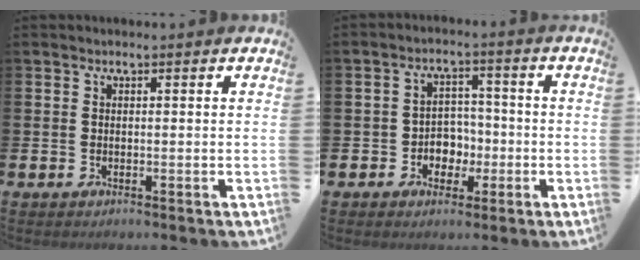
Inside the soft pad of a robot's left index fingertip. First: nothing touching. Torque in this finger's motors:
{"motor_torque": [0.10, 0.16, 0.17, 0.03]}